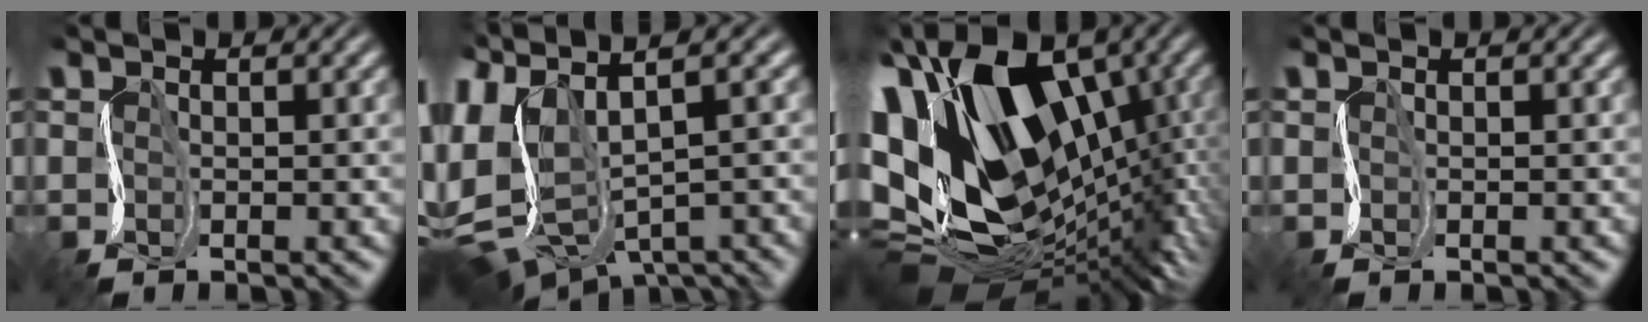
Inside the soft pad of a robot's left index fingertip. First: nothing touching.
{"total": 6.6, "force": [-0.6, 3.5, 5.5], "torque": [-0.143, -0.012, 0.003]}
{"total": 17.2, "force": [1.4, 10.9, 13.2], "torque": [-0.207, -0.010, 0.065]}
{"total": 0.0}